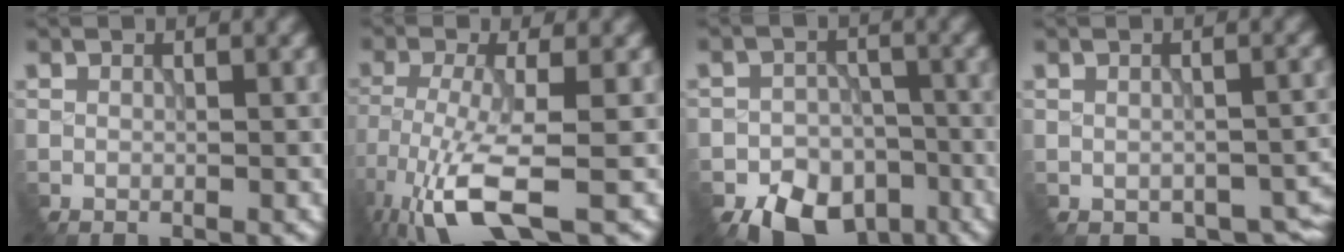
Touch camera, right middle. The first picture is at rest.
{"total": 7.4, "force": [-4.4, 1.4, 5.7], "torque": [-0.126, -0.013, -0.089]}
{"total": 8.1, "force": [-5.6, 5.0, 3.0], "torque": [-0.038, -0.021, -0.084]}
{"total": 5.2, "force": [-2.1, 3.4, 3.3], "torque": [-0.049, -0.034, -0.014]}